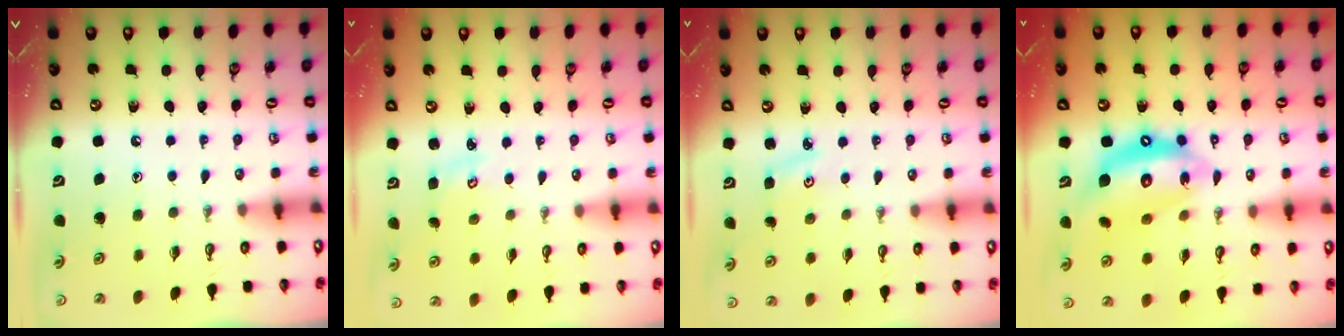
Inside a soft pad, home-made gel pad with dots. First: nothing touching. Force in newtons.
{"total": 2.5, "press": 2.5, "slide": 0.3}
{"total": 3.0, "press": 3.0, "slide": 0.4}
{"total": 15.7, "press": 15.6, "slide": 1.5}